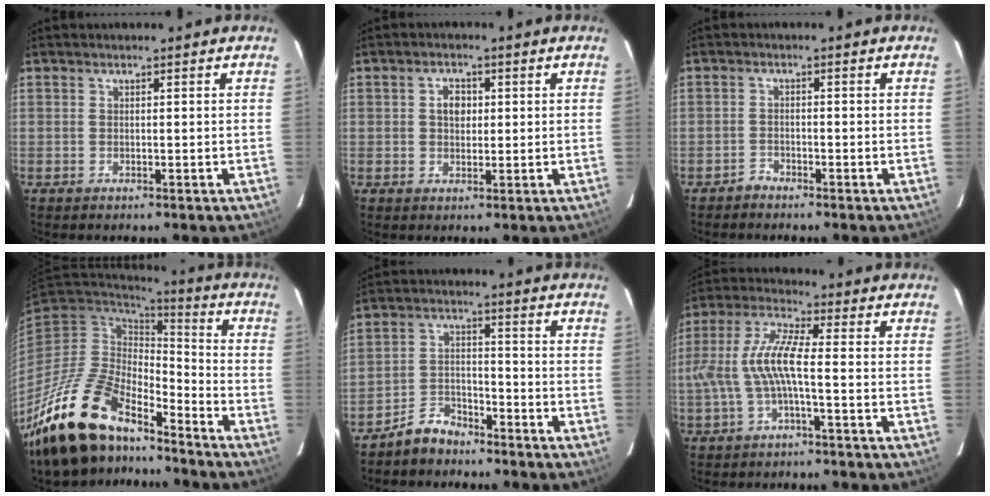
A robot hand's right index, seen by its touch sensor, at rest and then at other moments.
{"total": 3.1, "force": [0.5, 2.4, 1.9], "torque": [-0.029, 0.009, 0.007]}
{"total": 1.5, "force": [-1.4, 0.6, -0.2], "torque": [0.004, 0.008, -0.028]}
{"total": 20.6, "force": [-15.9, 7.6, 10.6], "torque": [-0.223, -0.027, -0.290]}
{"total": 6.0, "force": [-5.1, 2.9, 1.2], "torque": [-0.034, 0.024, -0.089]}
{"total": 9.0, "force": [-1.7, 1.6, 8.7], "torque": [-0.189, 0.008, -0.028]}